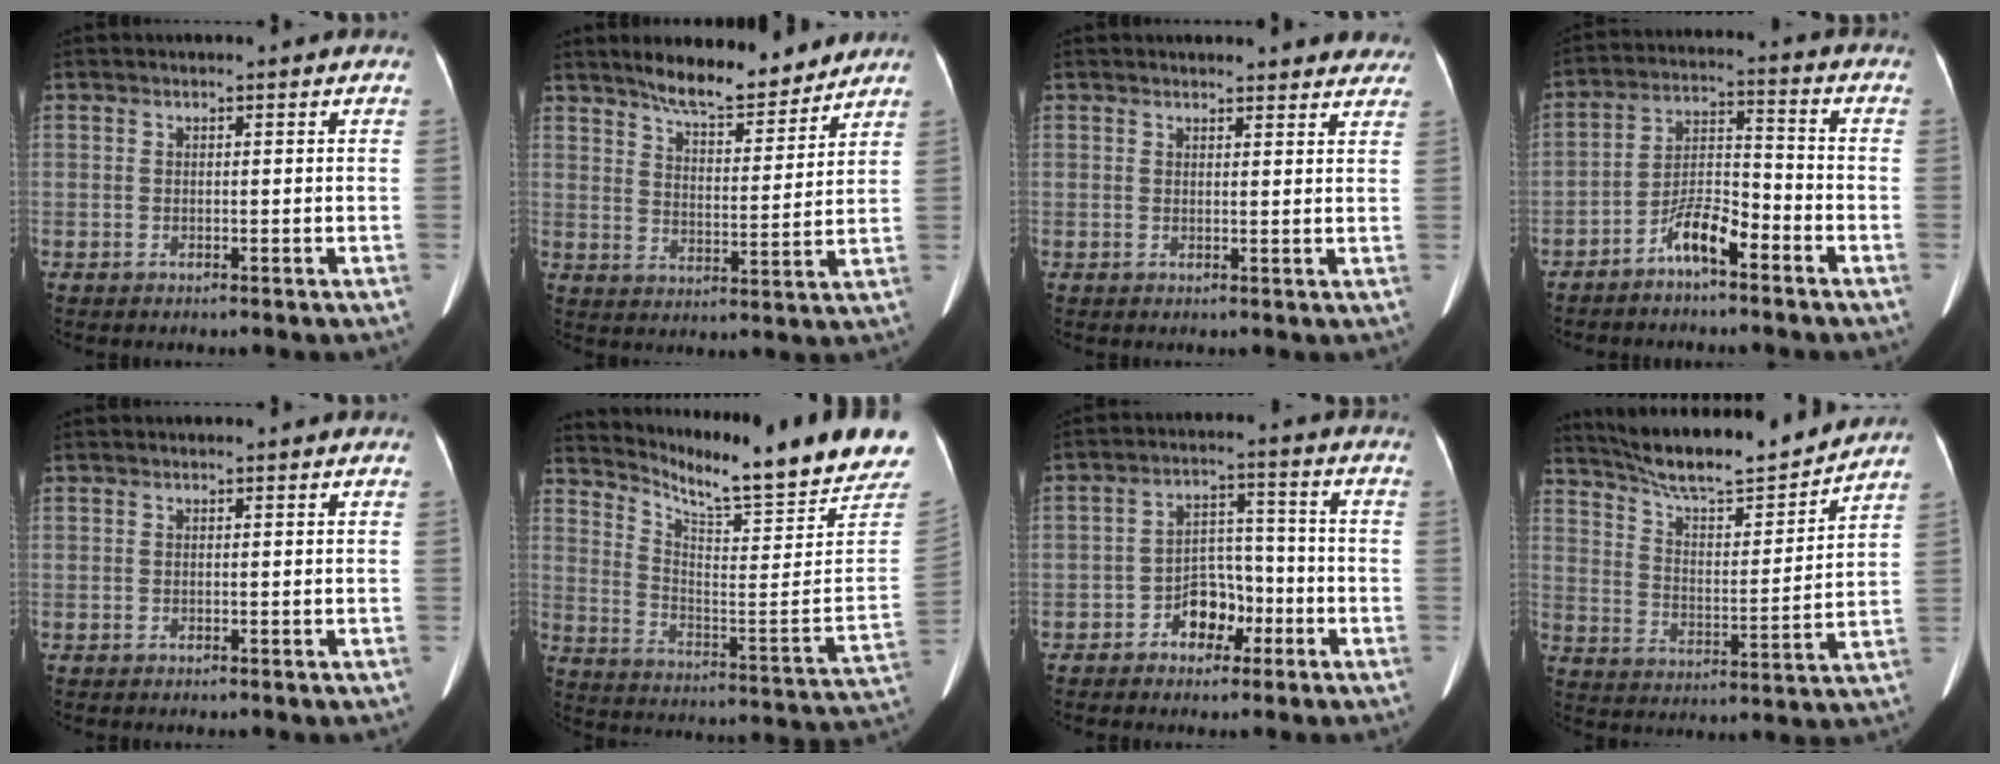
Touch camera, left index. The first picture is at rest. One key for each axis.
{"total": 10.5, "fx": 9.3, "fy": 2.3, "fz": 4.4, "tx": -0.064, "ty": 0.002, "tz": 0.146}
{"total": 8.9, "fx": 8.5, "fy": 2.1, "fz": 1.7, "tx": 0.010, "ty": -0.007, "tz": 0.069}
{"total": 7.1, "fx": -4.8, "fy": 1.7, "fz": 4.9, "tx": -0.099, "ty": 0.011, "tz": -0.091}
{"total": 0.0}
{"total": 22.4, "fx": 19.7, "fy": 0.5, "fz": 10.5, "tx": -0.173, "ty": -0.090, "tz": 0.264}
{"total": 6.4, "fx": -3.1, "fy": 4.1, "fz": 3.8, "tx": -0.067, "ty": 0.024, "tz": -0.052}
{"total": 16.9, "fx": 15.5, "fy": 1.2, "fz": 6.4, "tx": -0.115, "ty": -0.002, "tz": 0.245}